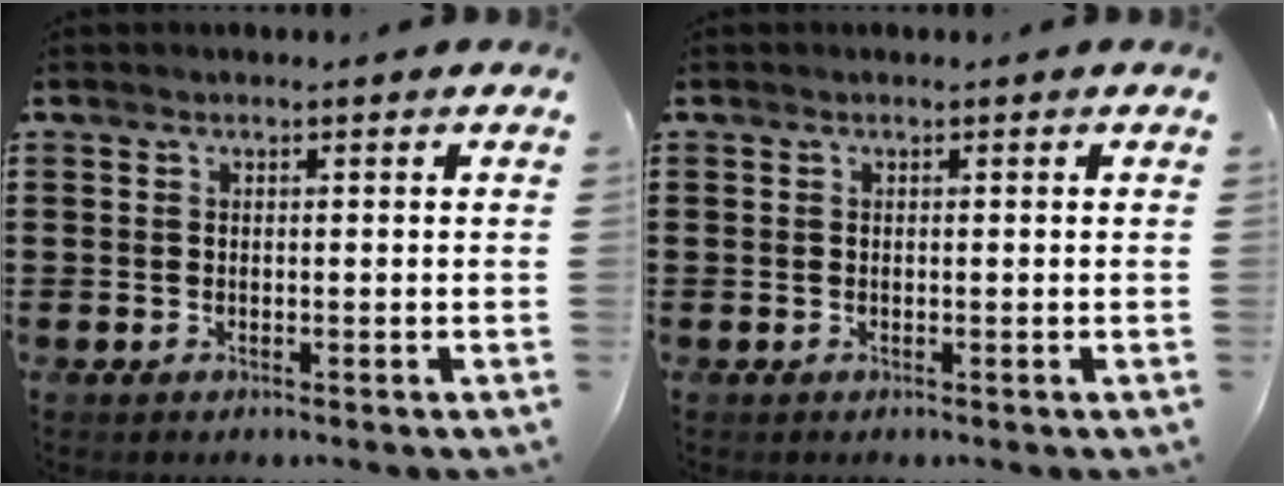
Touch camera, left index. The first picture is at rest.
{"total": 0.0}